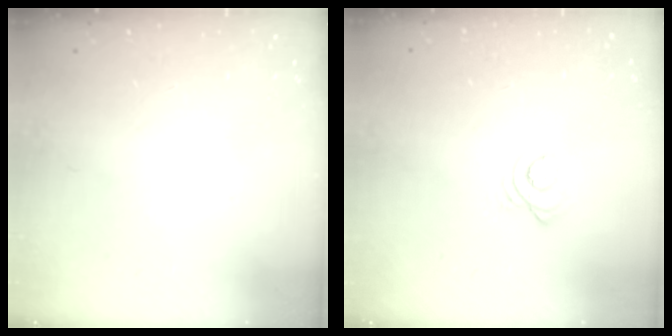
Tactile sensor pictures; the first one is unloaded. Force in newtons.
{"total": 3.1, "press": 3.1, "slide": 0.4}